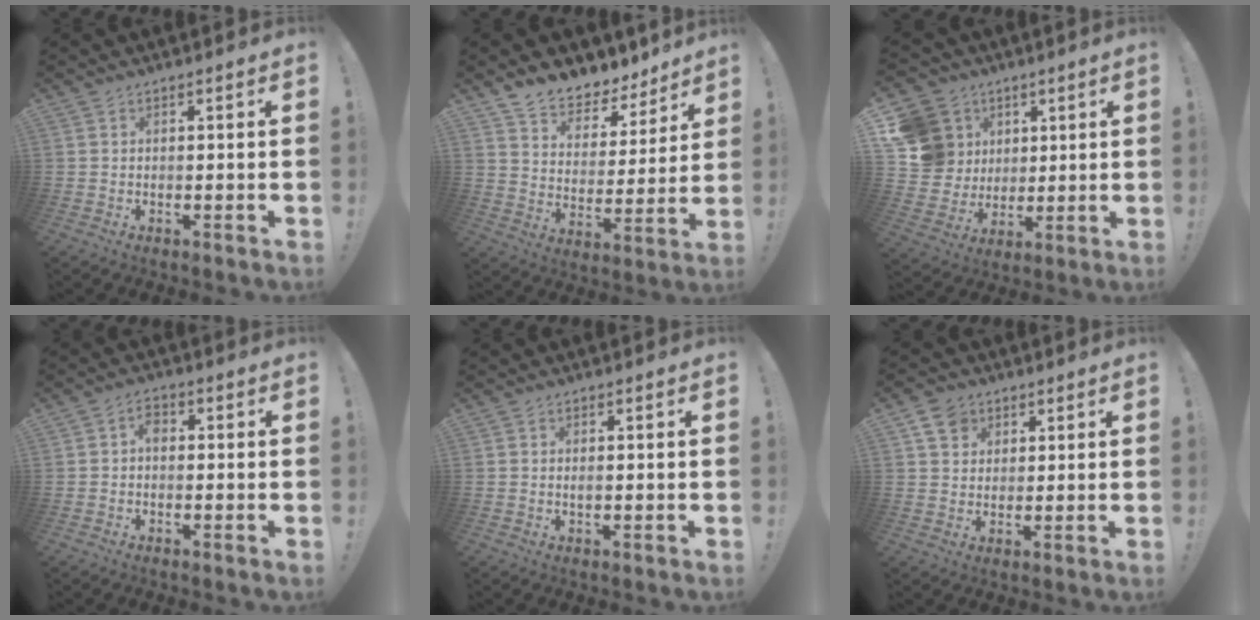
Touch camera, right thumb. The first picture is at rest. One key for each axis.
{"total": 8.8, "fx": 7.9, "fy": 3.5, "fz": 1.8, "tx": -0.042, "ty": -0.073, "tz": 0.147}
{"total": 15.1, "fx": 4.2, "fy": 13.7, "fz": 4.7, "tx": -0.083, "ty": -0.009, "tz": 0.108}
{"total": 3.1, "fx": -0.6, "fy": 2.0, "fz": 2.2, "tx": -0.034, "ty": 0.008, "tz": -0.014}
{"total": 0.8, "fx": -0.1, "fy": 0.2, "fz": 0.8, "tx": -0.007, "ty": -0.002, "tz": -0.004}
{"total": 6.7, "fx": 3.5, "fy": 5.3, "fz": 2.1, "tx": -0.029, "ty": -0.014, "tz": 0.068}